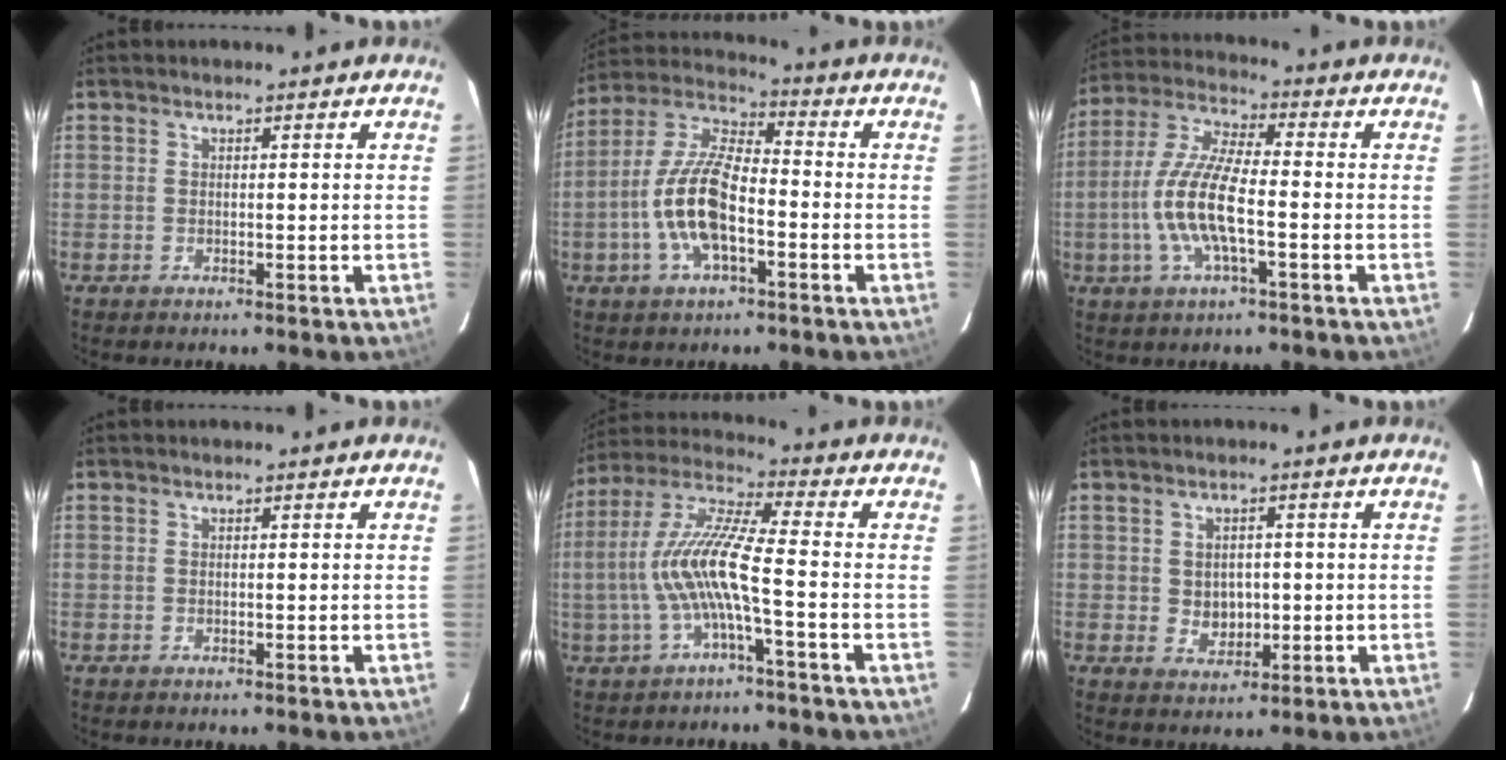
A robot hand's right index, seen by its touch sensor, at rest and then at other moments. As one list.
[{"total": 13.5, "force": [-4.0, 5.2, 11.8], "torque": [-0.248, 0.003, -0.078]}, {"total": 12.2, "force": [-2.9, 3.1, 11.5], "torque": [-0.243, -0.002, -0.059]}, {"total": 0.0}, {"total": 11.8, "force": [-2.6, 1.0, 11.5], "torque": [-0.235, 0.006, -0.045]}, {"total": 4.3, "force": [-0.2, 3.8, 2.1], "torque": [-0.035, 0.001, 0.006]}]